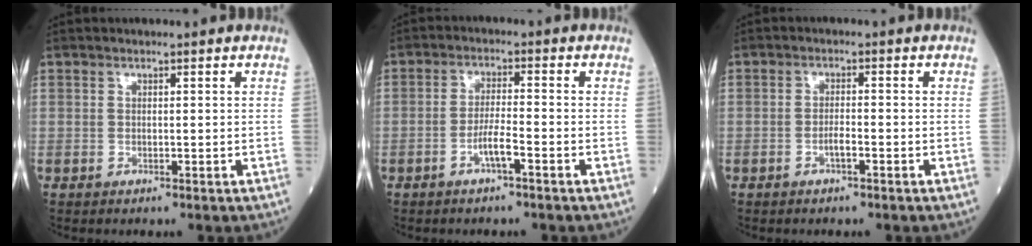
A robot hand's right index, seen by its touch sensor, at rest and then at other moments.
{"total": 3.9, "force": [-1.9, 0.1, 3.4], "torque": [-0.066, 0.000, -0.039]}
{"total": 2.1, "force": [-1.0, 0.2, 1.9], "torque": [-0.033, 0.001, -0.019]}